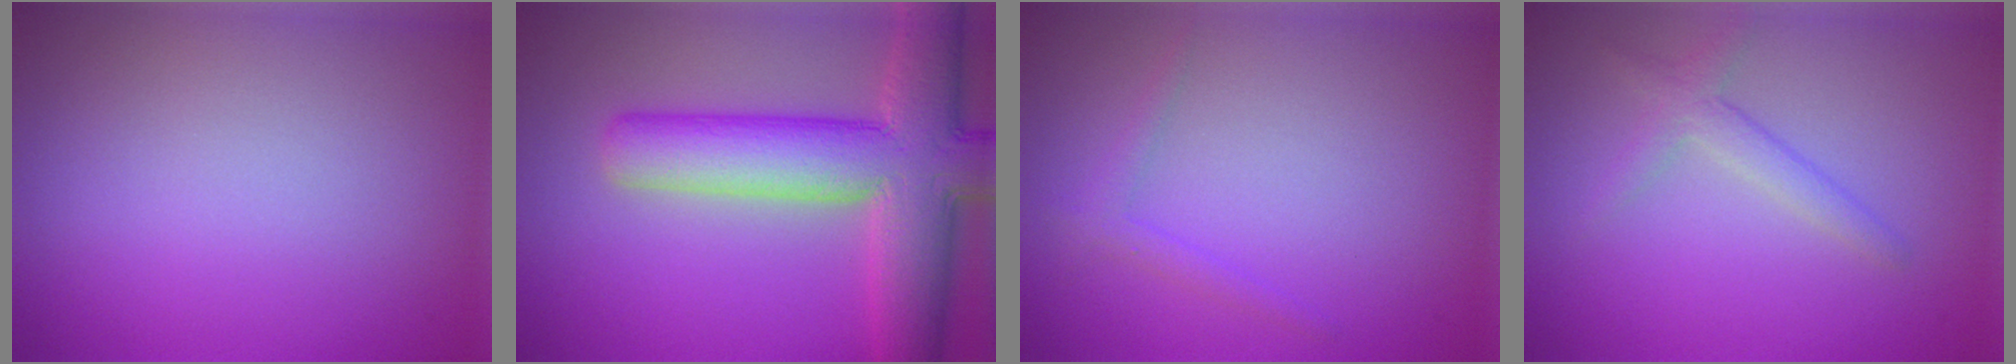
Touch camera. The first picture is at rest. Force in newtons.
{"total": 10.0, "press": 10.0, "slide": 0.6}
{"total": 1.3, "press": 1.2, "slide": 0.1}
{"total": 2.0, "press": 2.0, "slide": 0.1}